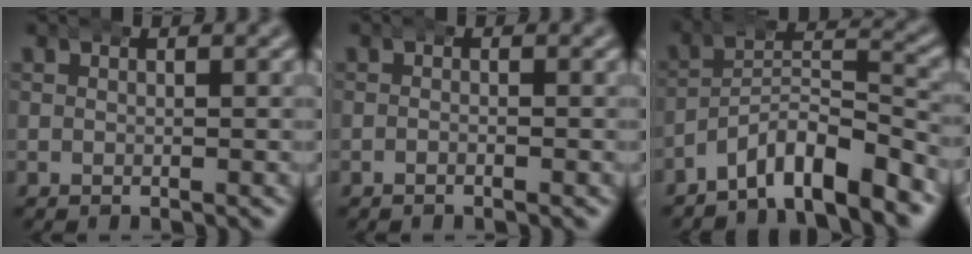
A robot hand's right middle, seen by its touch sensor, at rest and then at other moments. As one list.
[{"total": 0.7, "force": [-0.5, 0.0, 0.4], "torque": [-0.004, 0.003, -0.016]}, {"total": 7.2, "force": [-5.0, 3.2, 4.1], "torque": [-0.049, -0.001, -0.087]}]